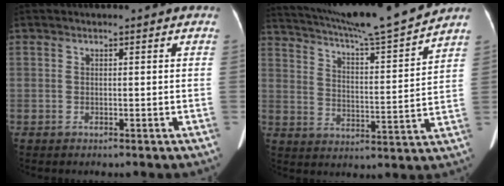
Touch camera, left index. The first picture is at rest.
{"total": 18.4, "force": [16.7, -0.9, 7.7], "torque": [-0.136, -0.021, 0.253]}